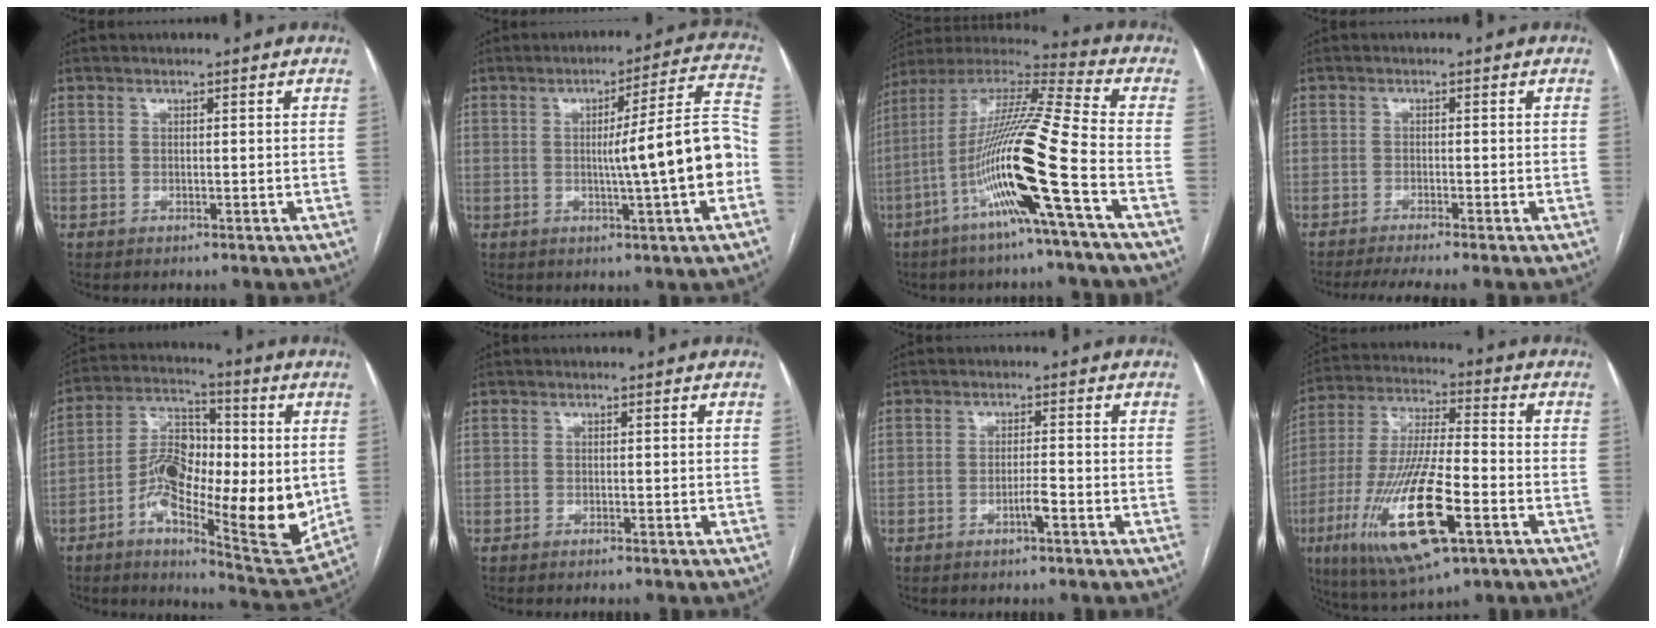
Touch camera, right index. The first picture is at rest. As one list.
[{"total": 13.2, "force": [-2.1, -0.6, 13.0], "torque": [-0.179, 0.016, -0.032]}, {"total": 18.4, "force": [-6.7, -1.4, 17.0], "torque": [-0.329, -0.006, -0.134]}, {"total": 5.1, "force": [-4.3, -0.7, 2.7], "torque": [-0.038, -0.010, -0.068]}, {"total": 18.8, "force": [-2.3, 6.9, 17.3], "torque": [-0.292, 0.008, -0.035]}, {"total": 0.6, "force": [-0.5, -0.2, 0.2], "torque": [-0.008, 0.000, -0.010]}, {"total": 2.3, "force": [-1.2, 0.0, 2.0], "torque": [-0.032, 0.002, -0.020]}, {"total": 19.0, "force": [-7.3, 4.0, 17.1], "torque": [-0.366, -0.026, -0.124]}]